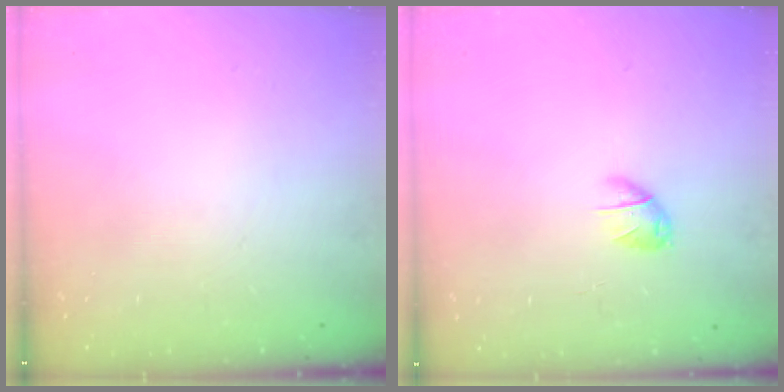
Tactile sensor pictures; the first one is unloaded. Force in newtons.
{"total": 5.1, "press": 5.1, "slide": 0.5}